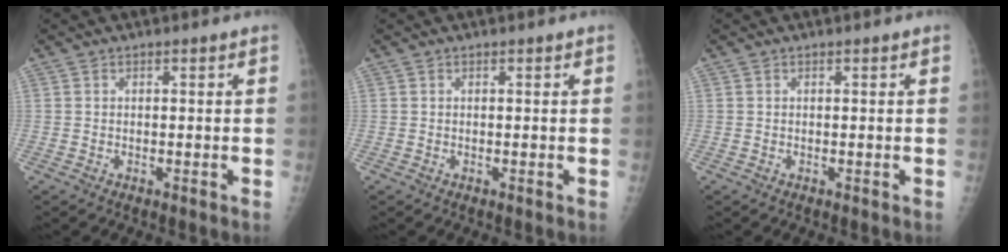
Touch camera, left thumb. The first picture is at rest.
{"total": 0.0}
{"total": 0.0}